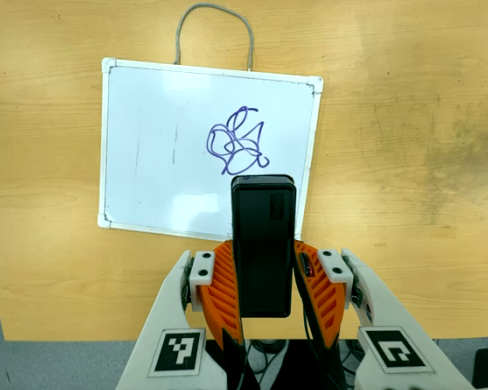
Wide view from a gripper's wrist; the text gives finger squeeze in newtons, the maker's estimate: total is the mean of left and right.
{"total": 4.2, "left": 2.8, "right": 5.5}